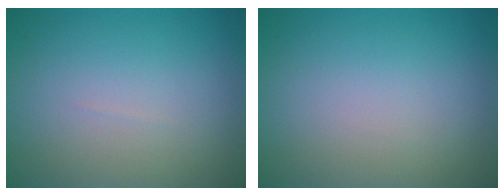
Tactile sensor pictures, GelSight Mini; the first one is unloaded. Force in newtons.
{"total": 0.0}